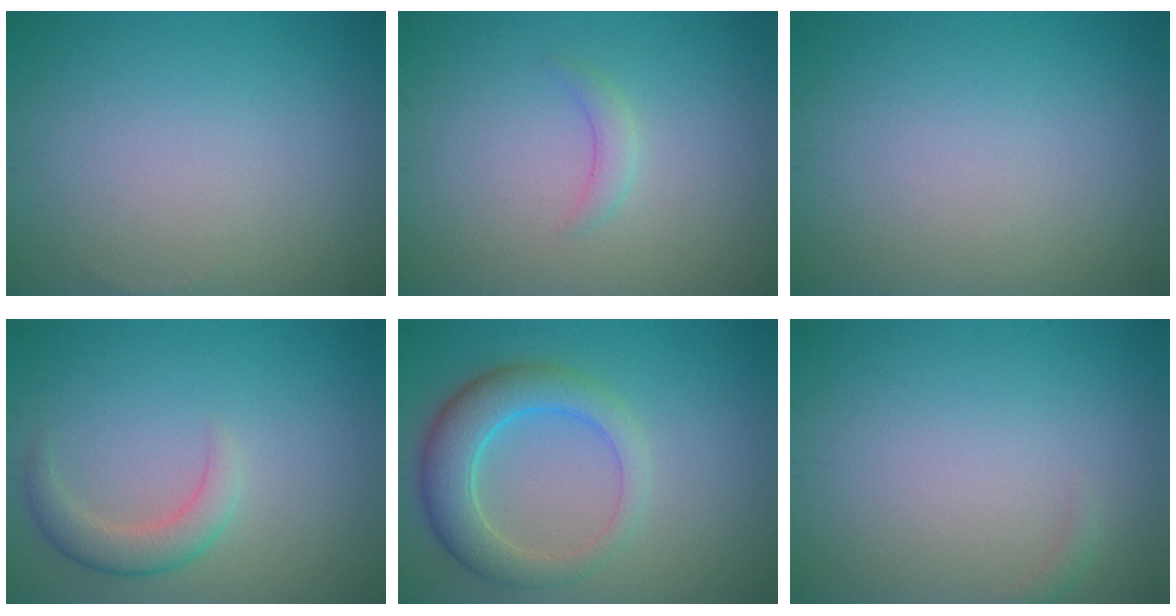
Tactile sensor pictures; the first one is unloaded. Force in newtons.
{"total": 1.2, "press": 1.2, "slide": 0.2}
{"total": 0.0}
{"total": 2.8, "press": 2.8, "slide": 0.1}
{"total": 5.4, "press": 5.4, "slide": 0.2}
{"total": 0.6, "press": 0.6, "slide": 0.2}